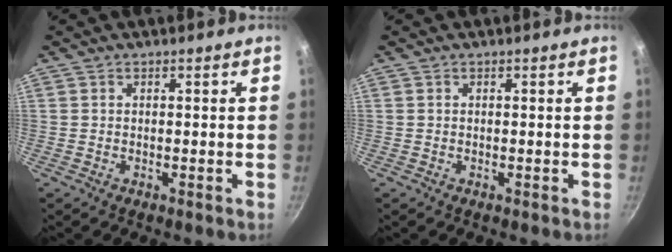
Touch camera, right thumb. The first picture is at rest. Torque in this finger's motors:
{"motor_torque": [0.07, -0.07, 0.19, 0.11, -0.01]}